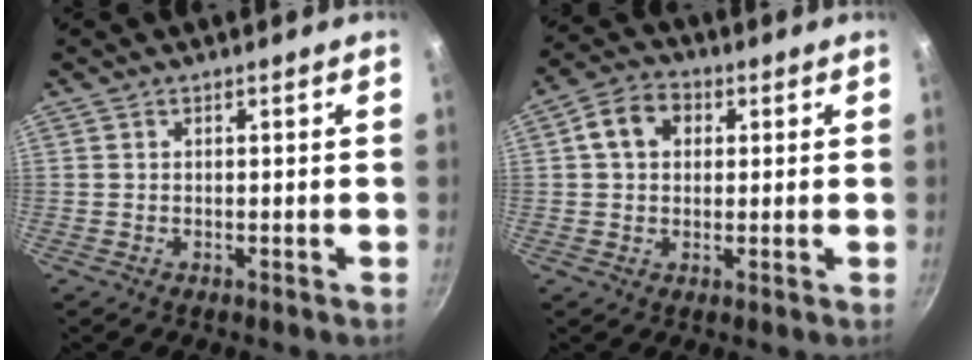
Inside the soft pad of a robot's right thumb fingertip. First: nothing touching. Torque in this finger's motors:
{"motor_torque": [0.55, 1.71, 0.49, -0.44, 0.02]}